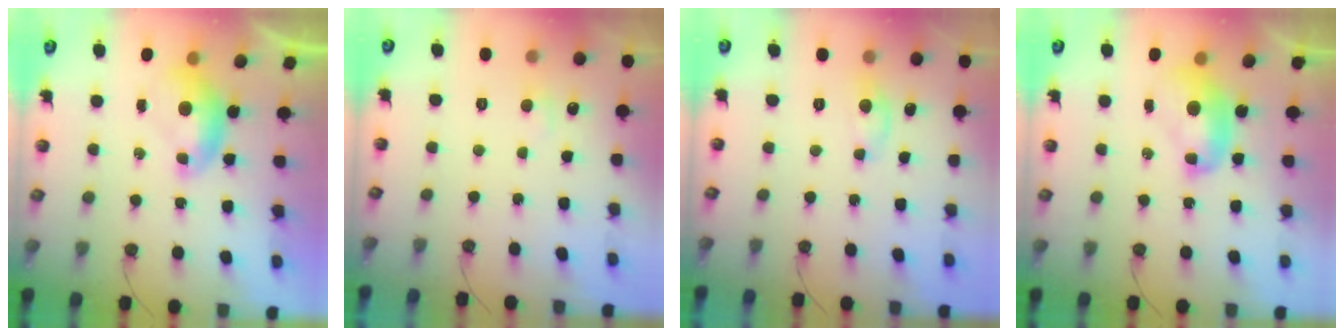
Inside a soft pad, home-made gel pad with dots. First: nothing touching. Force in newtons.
{"total": 0.9, "press": 0.6, "slide": 0.6}
{"total": 0.0}
{"total": 2.4, "press": 2.4, "slide": 0.3}